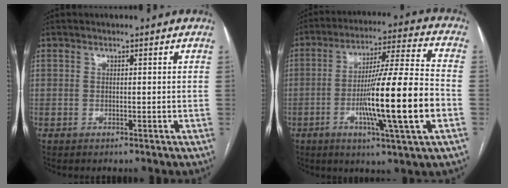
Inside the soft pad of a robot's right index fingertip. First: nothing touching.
{"total": 17.6, "force": [-4.3, -0.4, 17.1], "torque": [-0.290, -0.007, -0.075]}